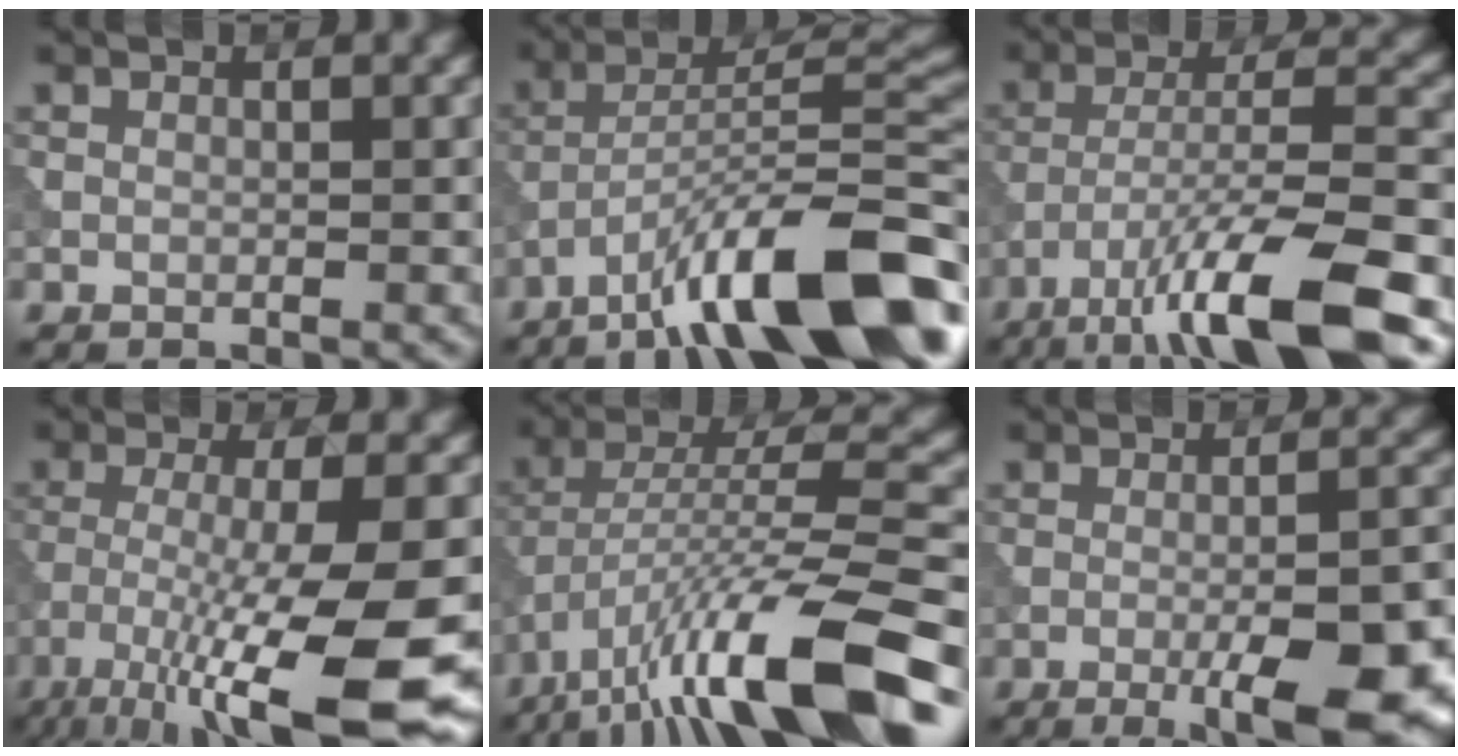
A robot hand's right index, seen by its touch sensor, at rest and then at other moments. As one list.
[{"total": 14.2, "force": [-9.1, 3.6, 10.4], "torque": [-0.159, 0.011, -0.160]}, {"total": 11.9, "force": [-7.4, 2.3, 9.1], "torque": [-0.154, 0.005, -0.127]}, {"total": 12.3, "force": [-6.3, 2.4, 10.3], "torque": [-0.179, -0.022, -0.104]}, {"total": 13.5, "force": [-7.6, 3.1, 10.7], "torque": [-0.185, 0.015, -0.128]}, {"total": 11.0, "force": [-4.4, 3.3, 9.6], "torque": [-0.122, 0.000, -0.054]}]